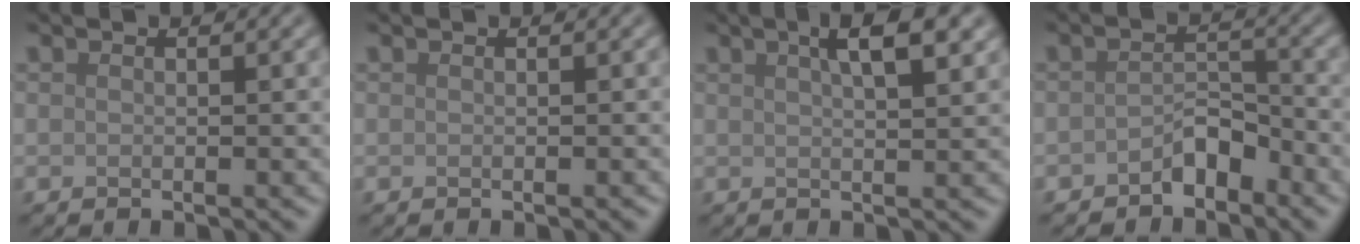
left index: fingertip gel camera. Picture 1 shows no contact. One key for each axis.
{"total": 0.0}
{"total": 5.1, "fx": 2.4, "fy": 1.7, "fz": 4.1, "tx": -0.037, "ty": 0.020, "tz": 0.020}
{"total": 2.5, "fx": -1.7, "fy": 1.2, "fz": 1.3, "tx": -0.019, "ty": 0.012, "tz": -0.033}